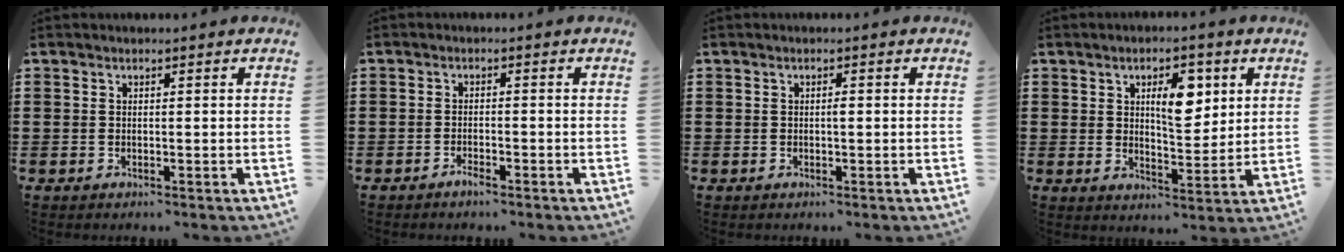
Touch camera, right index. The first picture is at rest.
{"total": 1.5, "force": [-1.2, 0.2, 0.9], "torque": [-0.018, -0.004, -0.022]}
{"total": 0.6, "force": [-0.1, 0.1, 0.6], "torque": [-0.013, -0.005, 0.000]}
{"total": 6.9, "force": [2.5, 3.2, 5.6], "torque": [-0.079, -0.004, 0.032]}